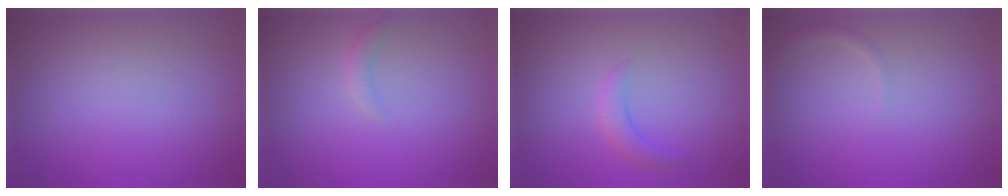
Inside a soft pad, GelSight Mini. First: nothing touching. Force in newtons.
{"total": 1.0, "press": 1.0, "slide": 0.1}
{"total": 1.8, "press": 1.8, "slide": 0.1}
{"total": 0.8, "press": 0.8, "slide": 0.1}